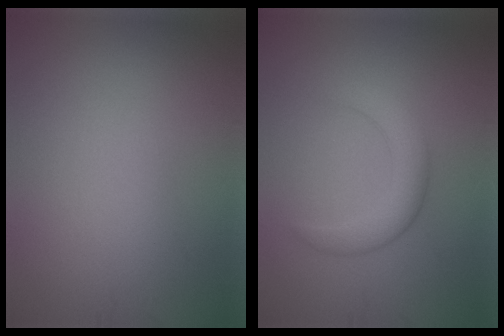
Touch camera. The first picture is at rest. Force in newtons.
{"total": 3.2, "press": 3.2, "slide": 0.2}